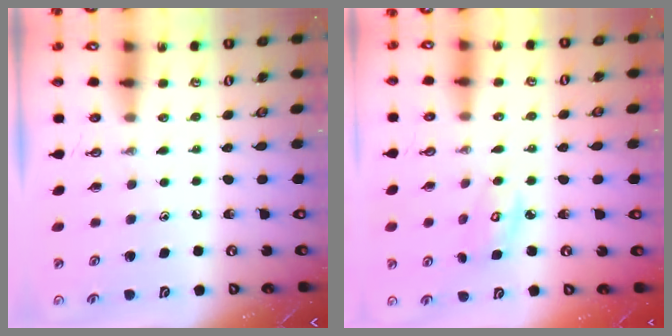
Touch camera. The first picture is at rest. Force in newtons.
{"total": 3.7, "press": 3.7, "slide": 0.2}